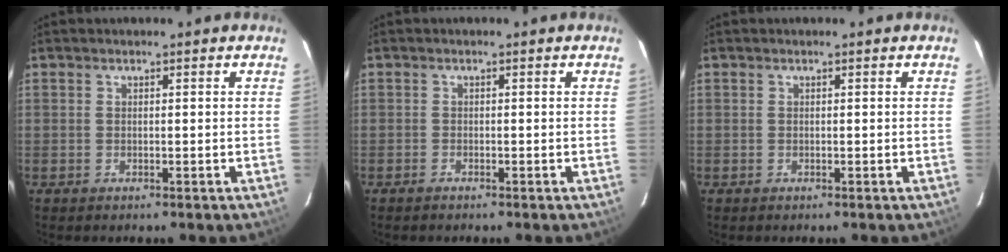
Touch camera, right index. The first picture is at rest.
{"total": 1.0, "force": [-0.8, 0.4, 0.3], "torque": [-0.007, 0.002, -0.018]}
{"total": 0.0}